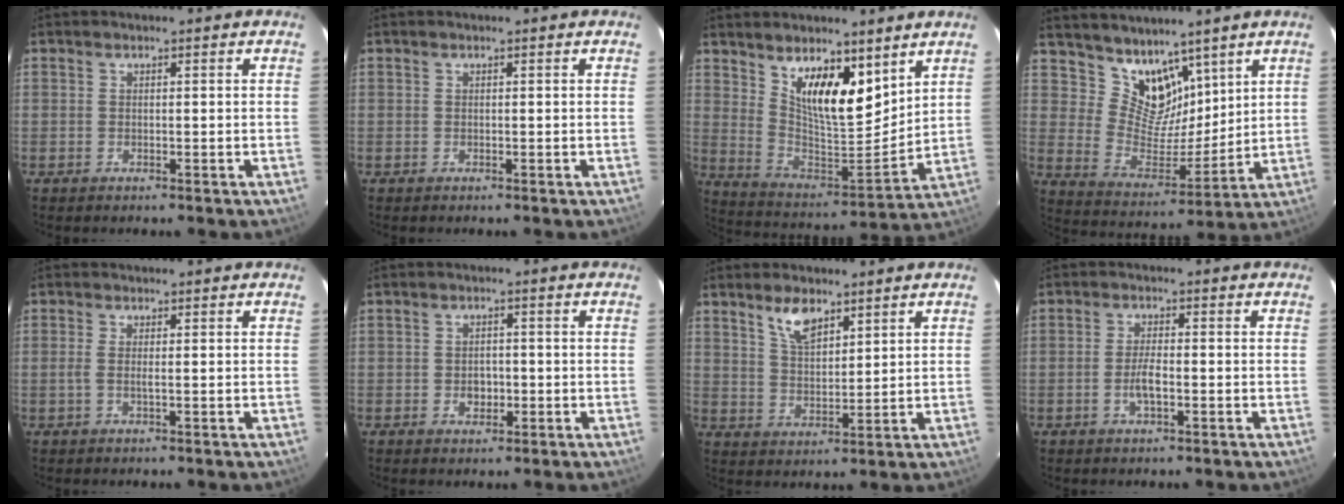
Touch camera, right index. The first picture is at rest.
{"total": 0.0}
{"total": 14.7, "force": [8.7, 5.7, 10.3], "torque": [-0.175, -0.008, 0.165]}
{"total": 10.9, "force": [8.1, 6.3, 3.7], "torque": [-0.063, -0.004, 0.162]}
{"total": 1.7, "force": [-0.2, 0.1, 1.7], "torque": [-0.035, -0.001, -0.006]}
{"total": 2.8, "force": [-0.8, 2.3, 1.5], "torque": [-0.023, 0.003, -0.009]}
{"total": 6.4, "force": [4.3, 2.7, 3.8], "torque": [-0.067, 0.003, 0.086]}
{"total": 3.4, "force": [-1.2, 1.0, 3.0], "torque": [-0.060, -0.002, -0.023]}